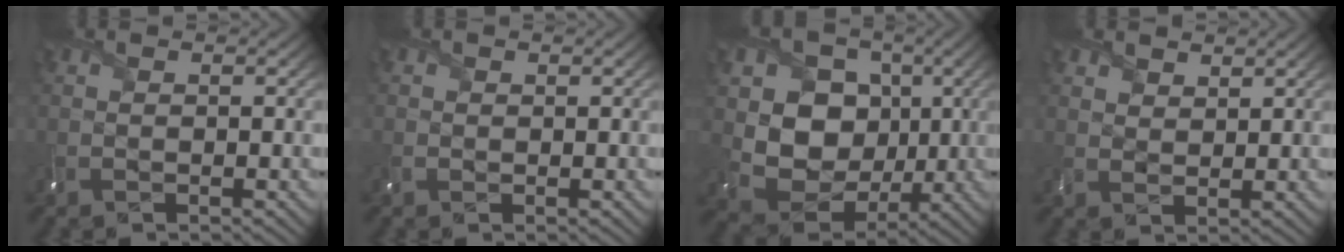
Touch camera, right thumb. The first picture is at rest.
{"total": 0.9, "force": [0.2, 0.9, 0.2], "torque": [-0.001, -0.001, 0.003]}
{"total": 11.7, "force": [1.7, 10.1, 5.6], "torque": [-0.132, -0.003, 0.028]}
{"total": 2.4, "force": [1.9, 1.3, 0.7], "torque": [-0.018, -0.003, 0.044]}